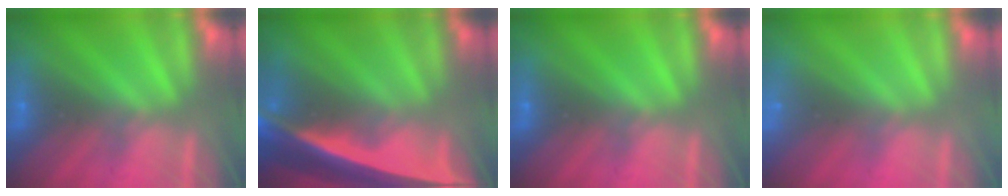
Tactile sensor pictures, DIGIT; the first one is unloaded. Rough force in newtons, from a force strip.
{"total": 5.8}
{"total": 0.0}
{"total": 2.2}